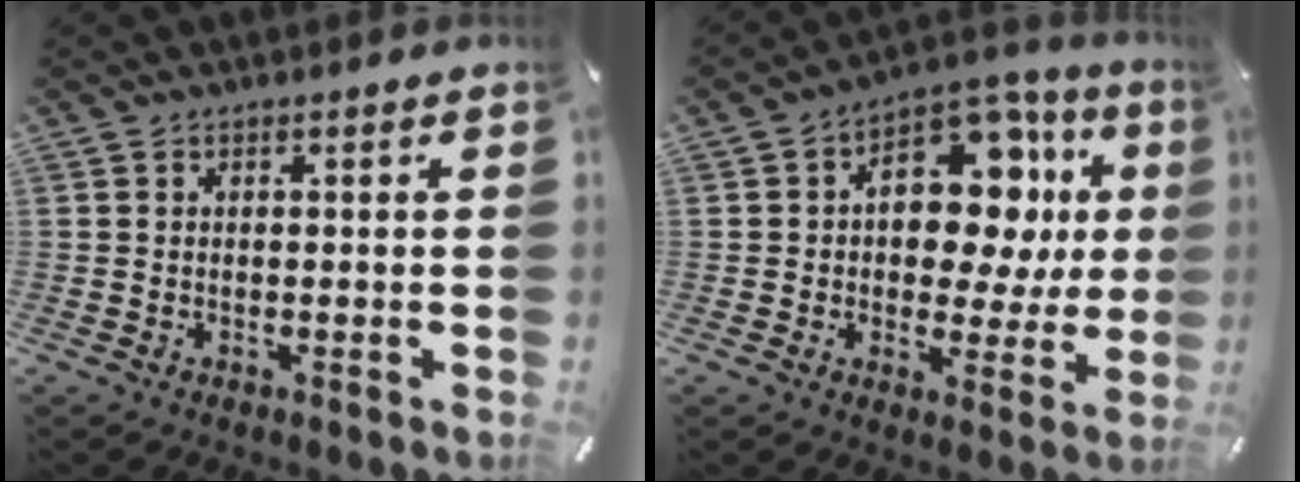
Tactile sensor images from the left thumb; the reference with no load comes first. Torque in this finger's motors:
{"motor_torque": [1.28, 1.06, 0.86, 0.39, 0.15]}